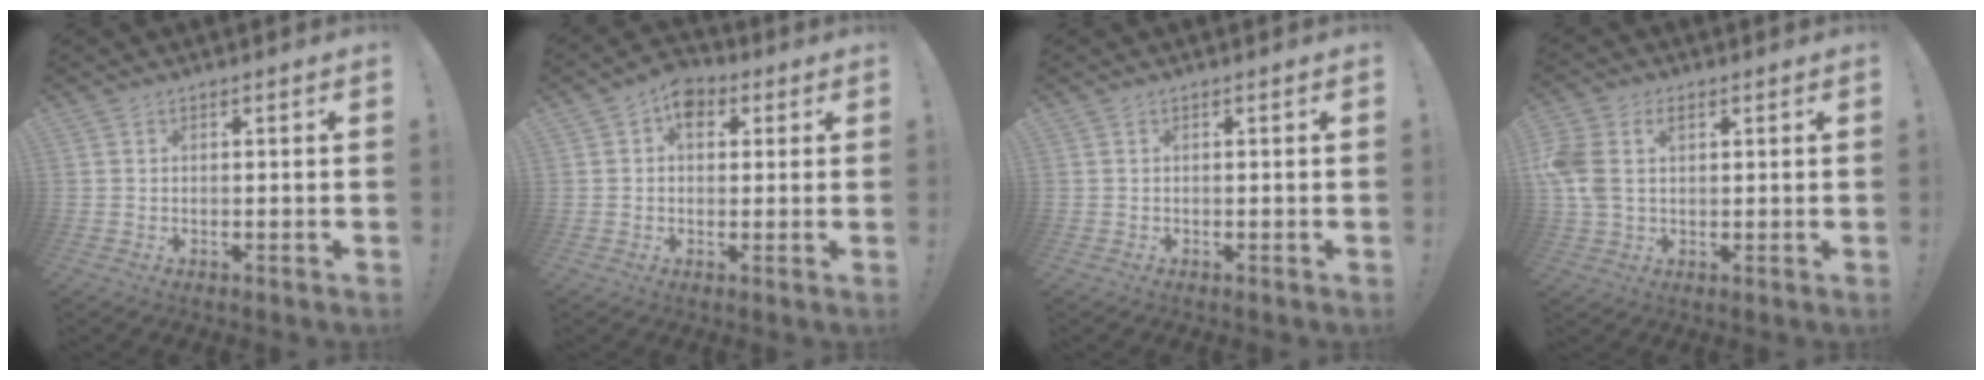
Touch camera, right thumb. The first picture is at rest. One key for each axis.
{"total": 6.7, "fx": 2.3, "fy": 5.2, "fz": 3.6, "tx": -0.045, "ty": -0.002, "tz": 0.043}
{"total": 0.0}
{"total": 8.0, "fx": 2.1, "fy": 5.9, "fz": 5.1, "tx": -0.112, "ty": -0.004, "tz": 0.038}